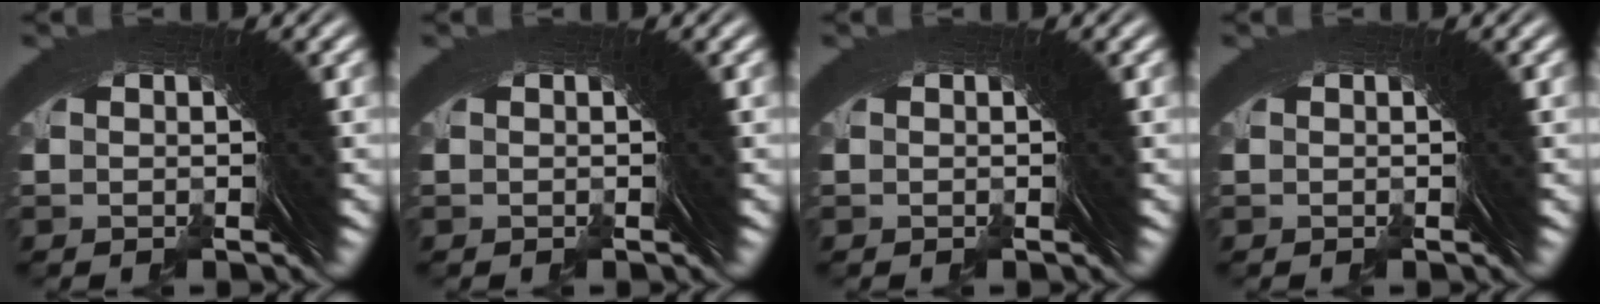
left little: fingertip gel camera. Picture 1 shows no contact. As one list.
[{"total": 0.0}, {"total": 0.0}, {"total": 0.0}]